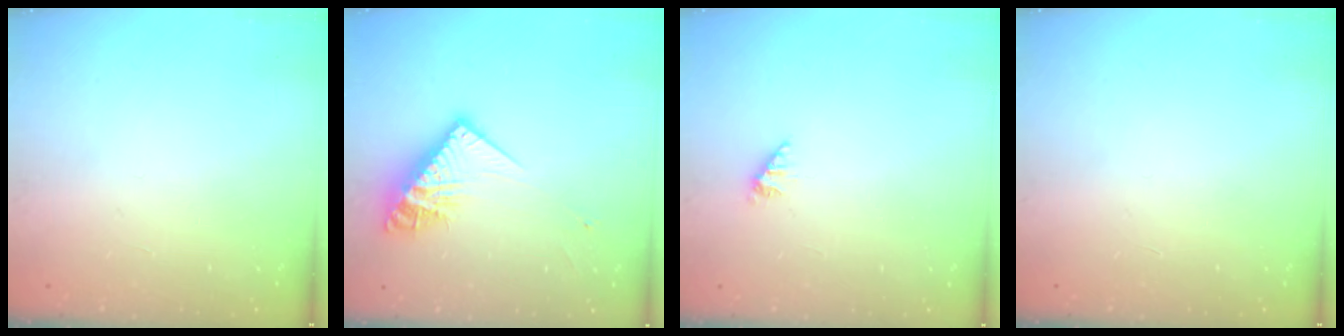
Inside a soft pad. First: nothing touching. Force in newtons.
{"total": 13.8, "press": 13.7, "slide": 1.0}
{"total": 2.1, "press": 2.1, "slide": 0.3}
{"total": 0.0}